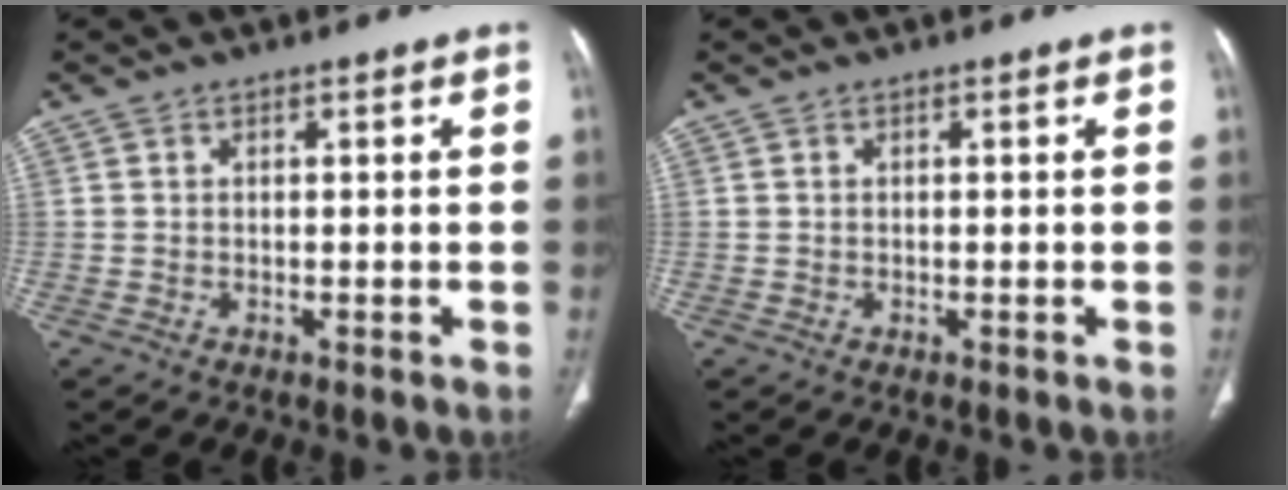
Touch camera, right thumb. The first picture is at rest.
{"total": 0.0}